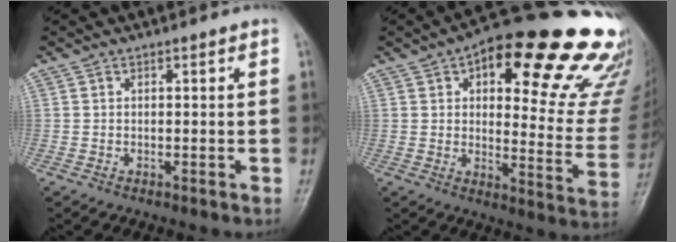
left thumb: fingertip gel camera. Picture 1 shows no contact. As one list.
[{"total": 27.5, "force": [16.2, 9.8, 20.0], "torque": [-0.220, -0.050, 0.204]}]